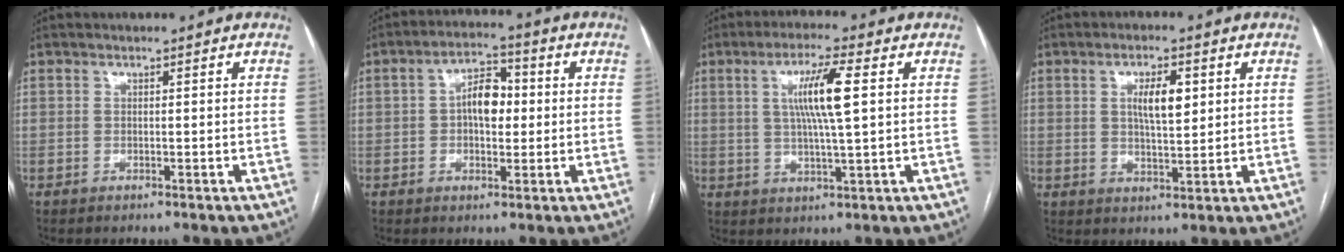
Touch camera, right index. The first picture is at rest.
{"total": 6.4, "force": [0.3, 3.3, 5.5], "torque": [-0.096, 0.019, 0.002]}
{"total": 8.4, "force": [1.9, 0.1, 8.1], "torque": [-0.154, 0.002, 0.034]}
{"total": 5.7, "force": [1.6, 1.6, 5.2], "torque": [-0.092, 0.002, 0.030]}